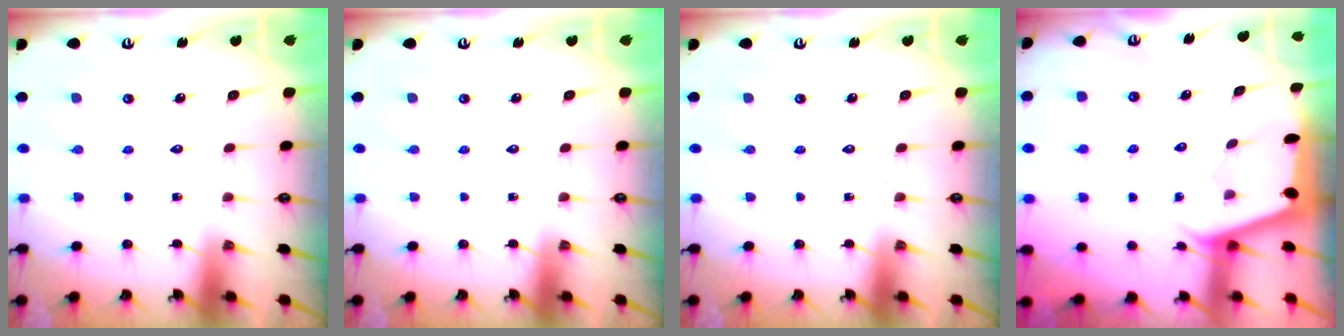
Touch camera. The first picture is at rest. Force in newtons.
{"total": 0.0}
{"total": 0.0}
{"total": 2.6, "press": 2.6, "slide": 0.1}